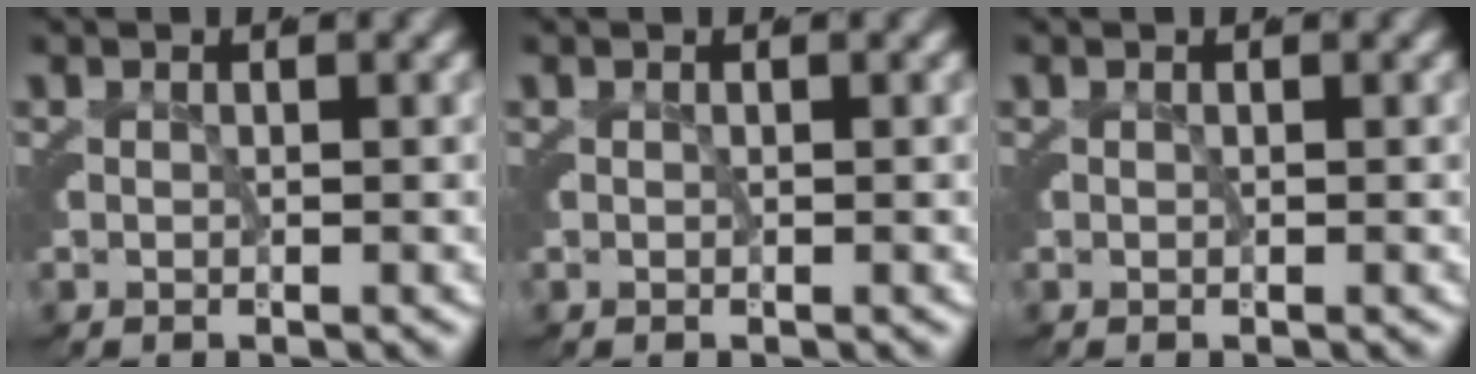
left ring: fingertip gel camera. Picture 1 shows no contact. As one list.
[{"total": 0.0}, {"total": 0.0}]